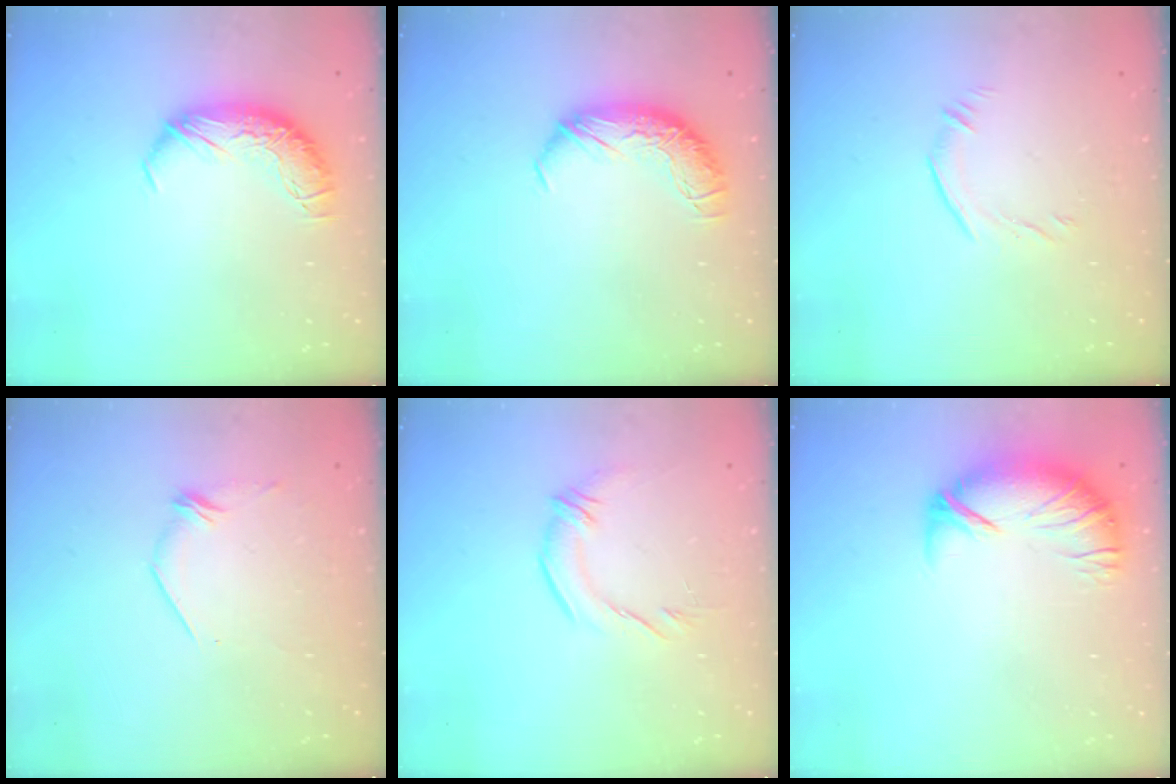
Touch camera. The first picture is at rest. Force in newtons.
{"total": 0.0}
{"total": 5.7, "press": 5.6, "slide": 1.2}
{"total": 5.9, "press": 5.9, "slide": 0.9}
{"total": 1.9, "press": 1.0, "slide": 1.7}
{"total": 3.7, "press": 3.0, "slide": 2.2}